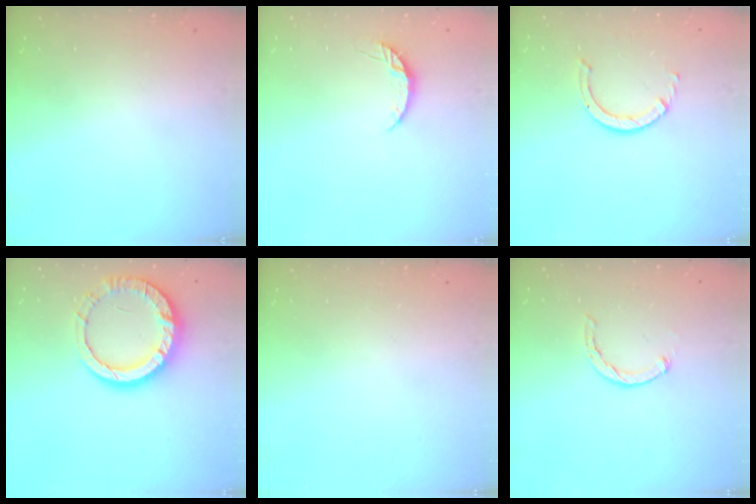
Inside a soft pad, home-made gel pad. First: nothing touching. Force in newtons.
{"total": 4.6, "press": 4.6, "slide": 0.6}
{"total": 3.2, "press": 3.1, "slide": 0.4}
{"total": 14.5, "press": 14.3, "slide": 2.2}
{"total": 0.0}
{"total": 1.1, "press": 1.1, "slide": 0.2}